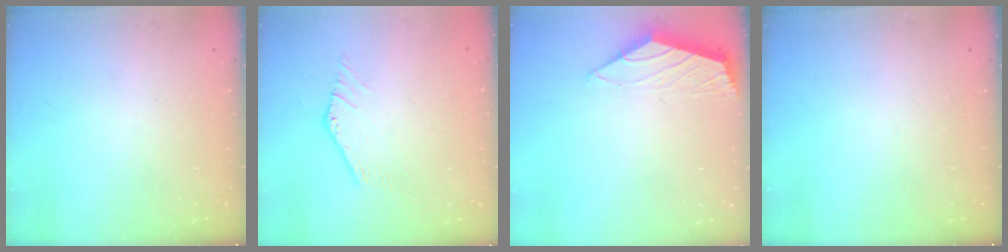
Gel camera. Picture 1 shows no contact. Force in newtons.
{"total": 0.6, "press": 0.6, "slide": 0.3}
{"total": 1.5, "press": 1.5, "slide": 0.4}
{"total": 0.0}